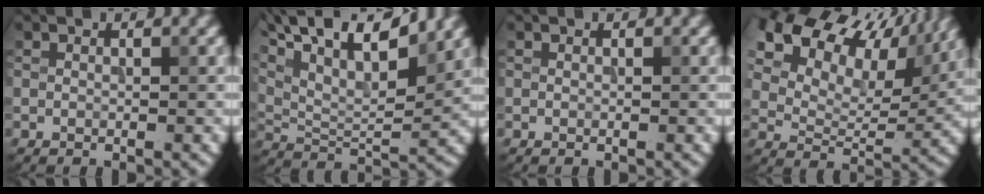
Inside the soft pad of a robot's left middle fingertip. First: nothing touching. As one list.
[{"total": 14.1, "force": [9.1, 4.8, 9.6], "torque": [-0.180, 0.027, 0.123]}, {"total": 0.0}, {"total": 15.2, "force": [9.0, 8.6, 8.8], "torque": [-0.168, 0.044, 0.146]}]